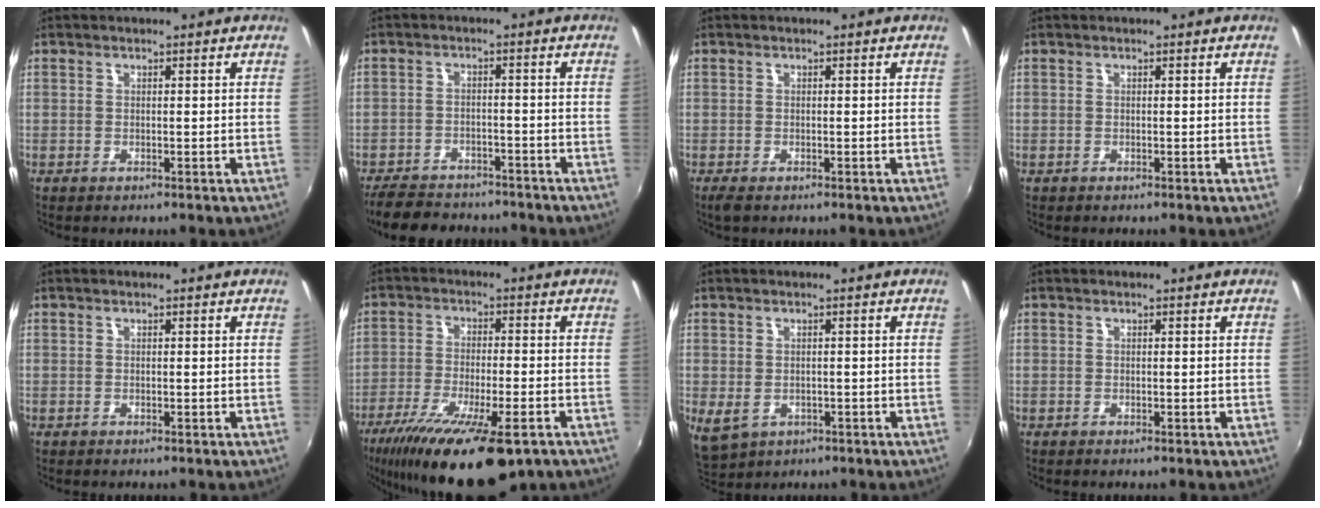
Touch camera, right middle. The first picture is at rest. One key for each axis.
{"total": 12.1, "fx": -10.2, "fy": 4.6, "fz": 4.4, "tx": -0.113, "ty": -0.011, "tz": -0.155}
{"total": 1.7, "fx": -1.0, "fy": 0.6, "fz": 1.1, "tx": -0.023, "ty": -0.008, "tz": -0.018}
{"total": 0.0}
{"total": 0.0}
{"total": 20.1, "fx": -13.1, "fy": 5.0, "fz": 14.3, "tx": -0.270, "ty": -0.068, "tz": -0.211}
{"total": 3.9, "fx": -1.1, "fy": 3.0, "fz": 2.2, "tx": -0.043, "ty": -0.009, "tz": -0.011}
{"total": 0.0}